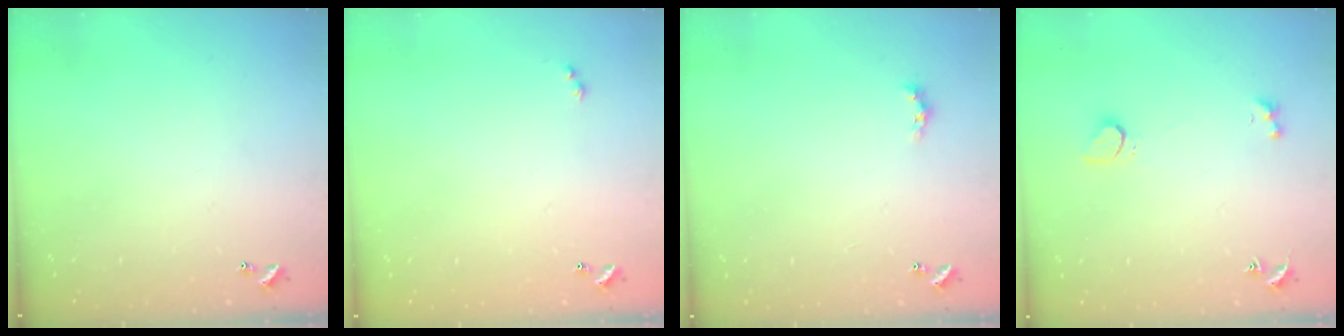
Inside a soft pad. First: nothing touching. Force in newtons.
{"total": 2.0, "press": 2.0, "slide": 0.4}
{"total": 0.8, "press": 0.7, "slide": 0.4}
{"total": 2.5, "press": 2.4, "slide": 0.8}